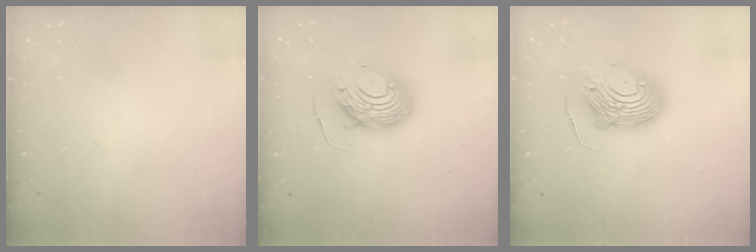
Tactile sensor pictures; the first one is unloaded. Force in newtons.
{"total": 12.1, "press": 12.1, "slide": 1.4}
{"total": 12.3, "press": 12.2, "slide": 1.2}